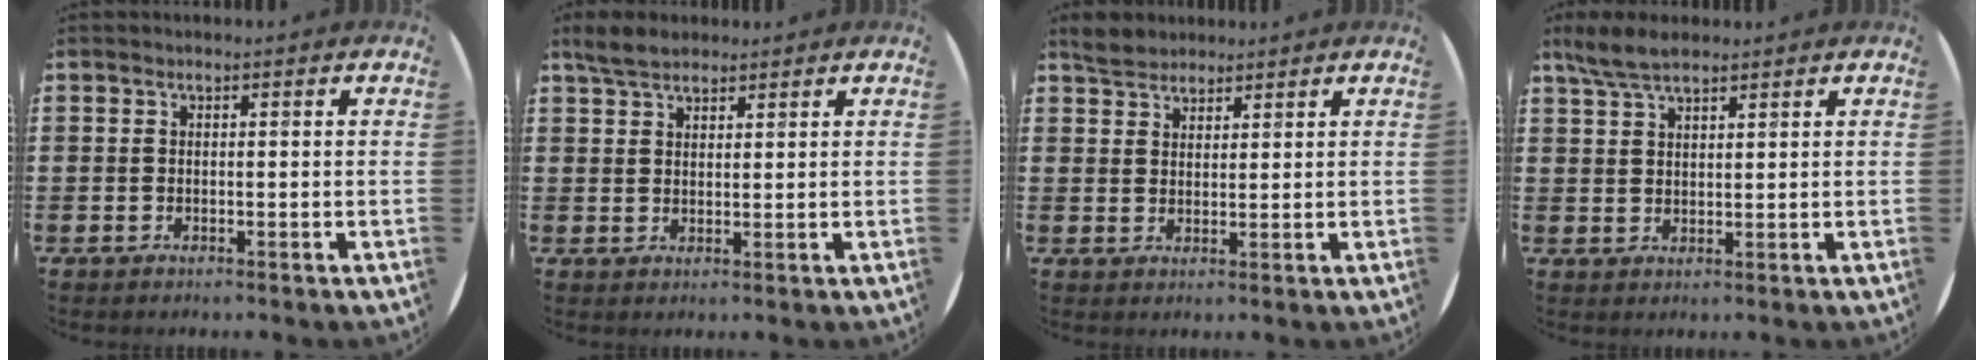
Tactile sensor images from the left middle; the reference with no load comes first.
{"total": 3.6, "force": [3.1, 1.3, 1.3], "torque": [-0.024, -0.001, 0.058]}
{"total": 3.1, "force": [2.8, 1.2, 0.2], "torque": [-0.004, 0.002, 0.054]}
{"total": 4.6, "force": [3.7, 1.2, 2.3], "torque": [-0.054, 0.000, 0.070]}